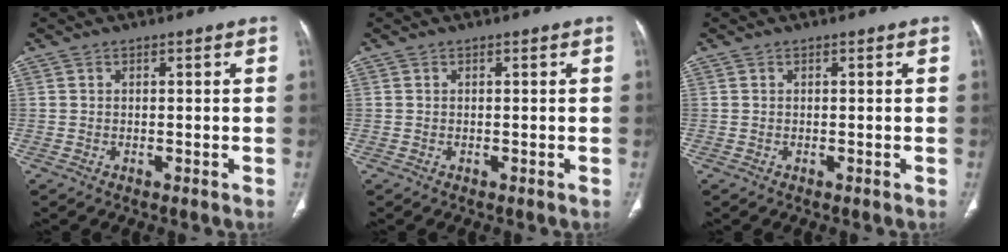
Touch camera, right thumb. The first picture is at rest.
{"total": 0.0}
{"total": 0.0}